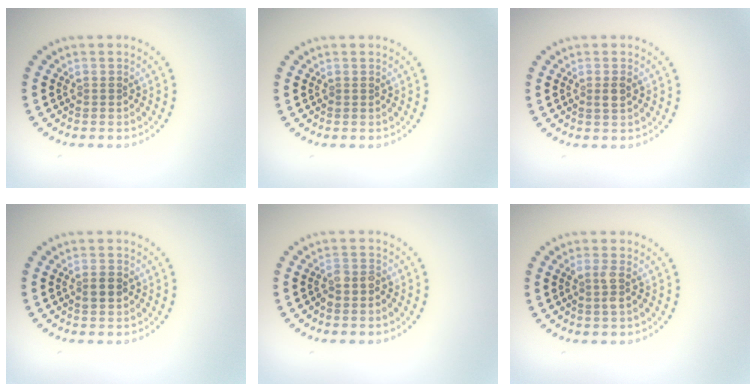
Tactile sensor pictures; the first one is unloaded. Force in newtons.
{"total": 0.0}
{"total": 1.1, "press": 1.0, "slide": 0.4}
{"total": 1.2, "press": 1.2, "slide": 0.1}
{"total": 1.7, "press": 1.5, "slide": 0.8}
{"total": 1.4, "press": 1.3, "slide": 0.6}